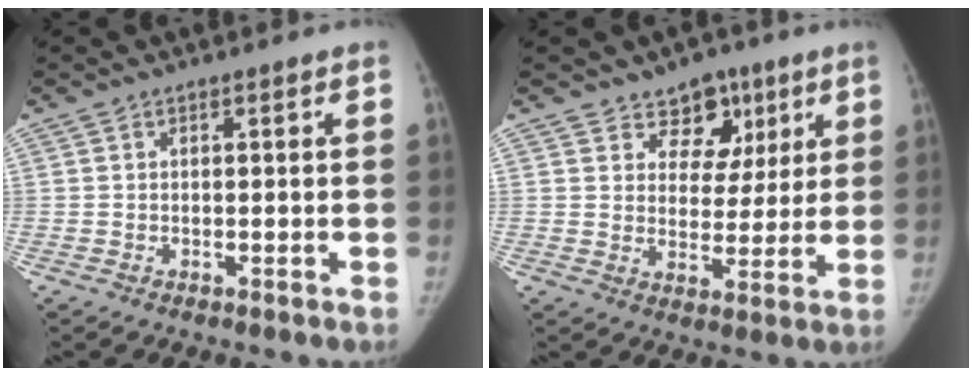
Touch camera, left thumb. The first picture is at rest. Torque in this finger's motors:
{"motor_torque": [0.21, 0.38, -0.32, -0.02, -0.05]}